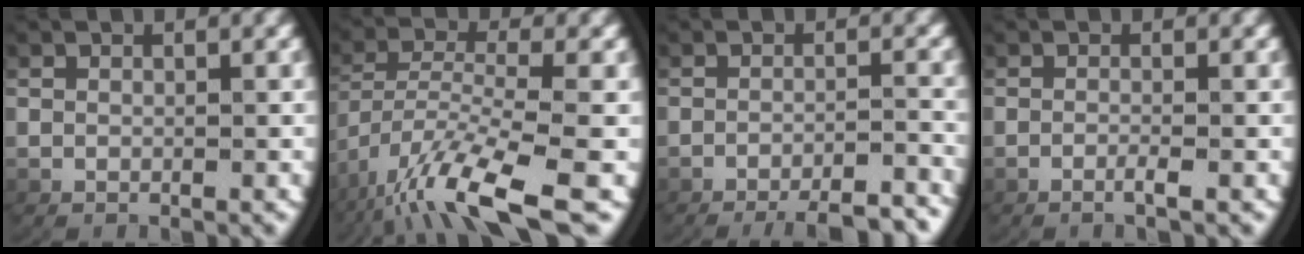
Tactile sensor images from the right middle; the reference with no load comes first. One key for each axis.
{"total": 6.6, "fx": -3.6, "fy": 1.9, "fz": 5.2, "tx": -0.125, "ty": -0.035, "tz": -0.035}
{"total": 7.9, "fx": -7.2, "fy": 1.8, "fz": 2.7, "tx": -0.031, "ty": -0.010, "tz": -0.107}
{"total": 1.3, "fx": -0.8, "fy": 0.2, "fz": 0.9, "tx": -0.025, "ty": 0.002, "tz": -0.018}